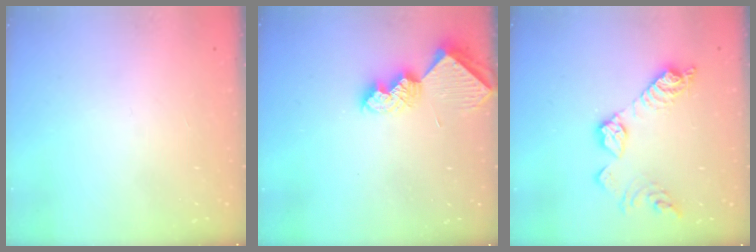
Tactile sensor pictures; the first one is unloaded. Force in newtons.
{"total": 9.8, "press": 9.7, "slide": 0.8}
{"total": 13.6, "press": 13.6, "slide": 0.6}